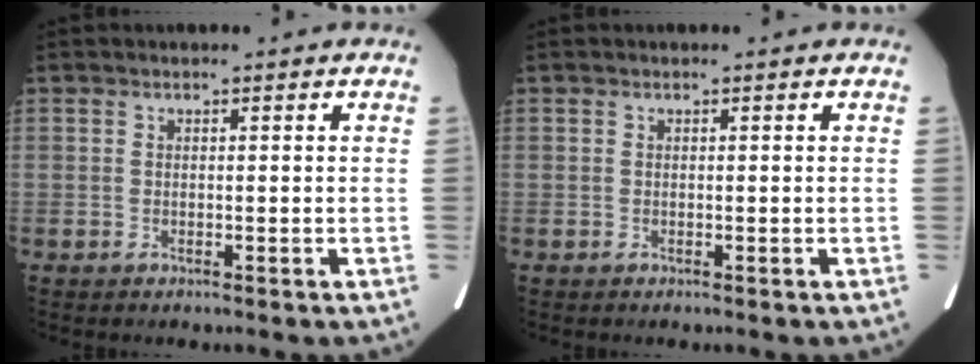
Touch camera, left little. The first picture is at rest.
{"total": 0.0}